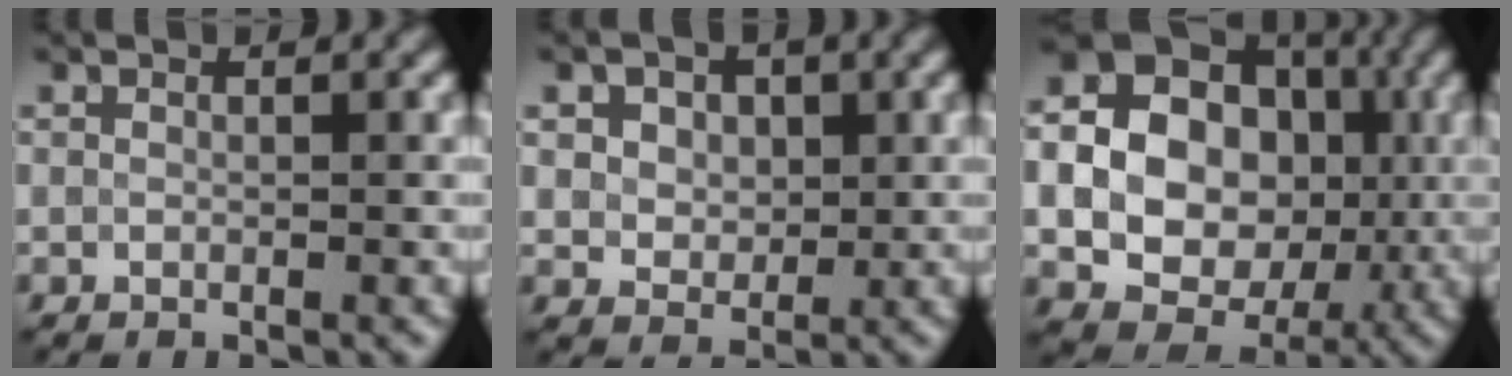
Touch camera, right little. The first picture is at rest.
{"total": 4.6, "force": [1.8, 3.5, 2.4], "torque": [-0.044, 0.015, 0.017]}
{"total": 16.0, "force": [0.4, 13.5, 8.6], "torque": [-0.156, 0.011, -0.001]}